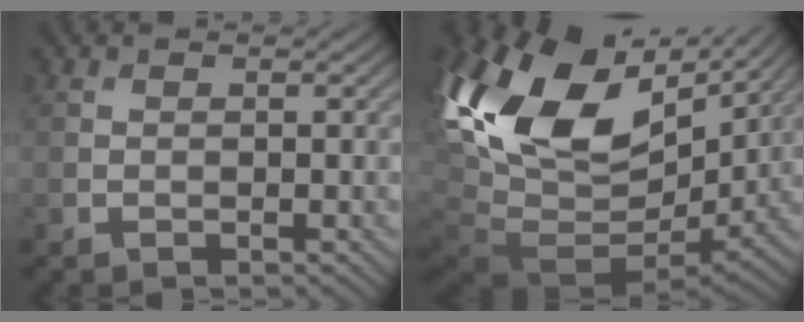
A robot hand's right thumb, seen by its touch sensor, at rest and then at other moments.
{"total": 19.7, "force": [5.4, 12.8, 14.0], "torque": [-0.303, -0.014, 0.118]}